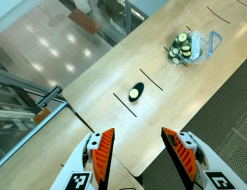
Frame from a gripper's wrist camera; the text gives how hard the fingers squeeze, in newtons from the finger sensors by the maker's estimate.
{"total": 0.0}